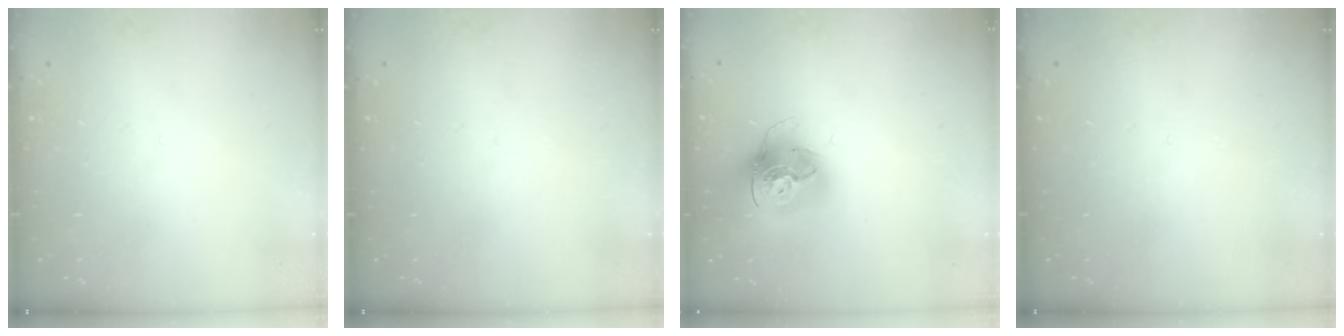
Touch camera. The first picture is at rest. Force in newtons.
{"total": 0.0}
{"total": 17.1, "press": 17.0, "slide": 1.9}
{"total": 0.0}